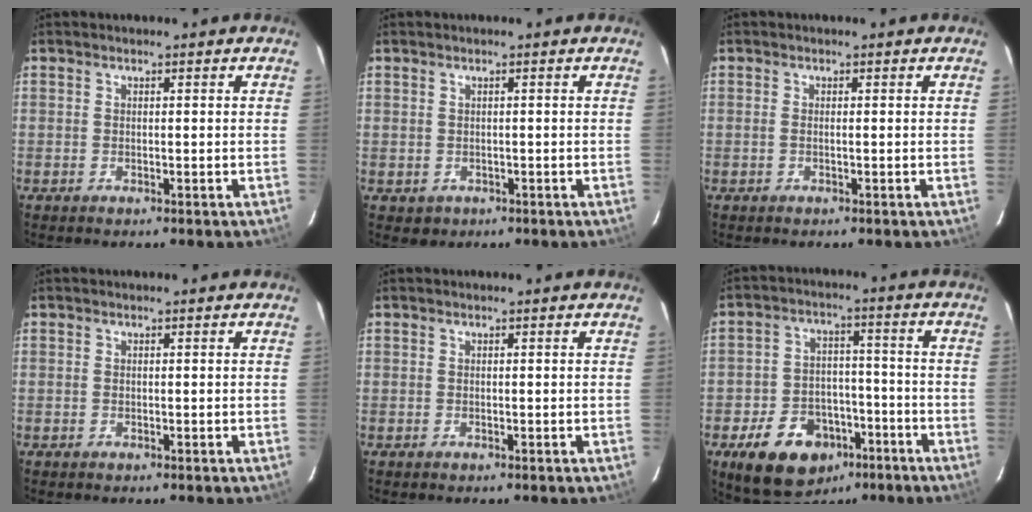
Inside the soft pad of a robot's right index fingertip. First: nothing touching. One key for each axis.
{"total": 2.0, "fx": -0.2, "fy": 2.0, "fz": 0.3, "tx": -0.002, "ty": 0.000, "tz": 0.003}
{"total": 0.6, "fx": -0.1, "fy": 0.0, "fz": 0.6, "tx": -0.010, "ty": 0.003, "tz": -0.003}
{"total": 0.0}
{"total": 0.0}
{"total": 14.7, "fx": -8.2, "fy": 10.2, "fz": 6.8, "tx": -0.154, "ty": 0.023, "tz": -0.107}